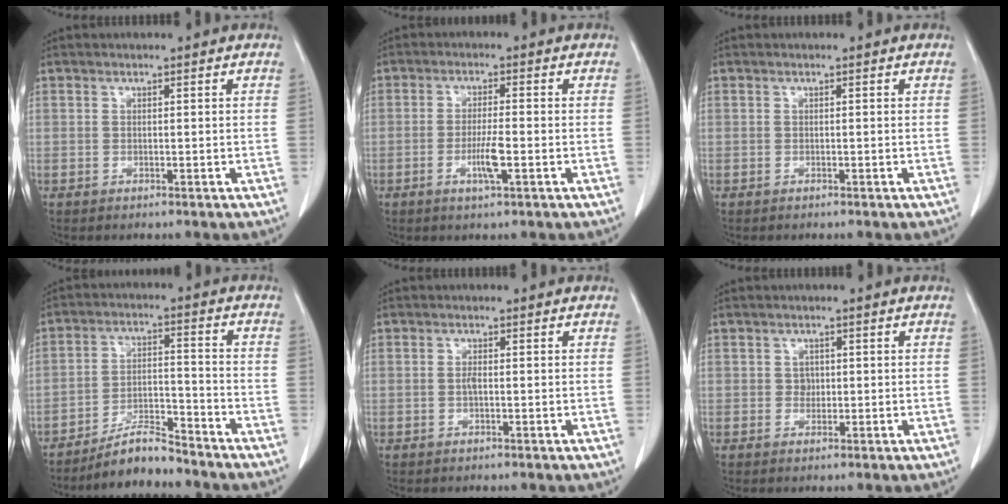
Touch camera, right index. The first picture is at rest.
{"total": 4.3, "force": [-1.5, 0.2, 4.1], "torque": [-0.078, -0.006, -0.027]}
{"total": 0.0}
{"total": 7.3, "force": [-6.7, 1.2, 2.7], "torque": [-0.048, 0.002, -0.119]}
{"total": 0.9, "force": [-0.1, 0.2, 0.9], "torque": [-0.021, 0.000, -0.003]}
{"total": 1.3, "force": [0.1, 1.1, 0.6], "torque": [-0.008, 0.002, 0.002]}